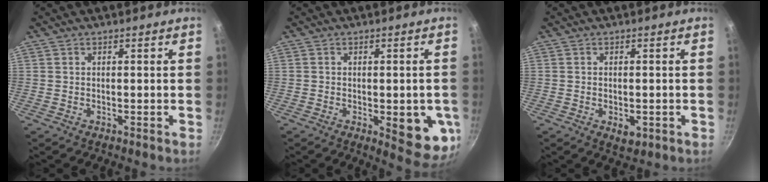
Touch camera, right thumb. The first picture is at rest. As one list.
[{"total": 10.8, "force": [-2.4, 4.2, 9.6], "torque": [-0.079, -0.006, -0.025]}, {"total": 3.4, "force": [-1.0, 2.0, 2.5], "torque": [-0.033, -0.002, -0.011]}]